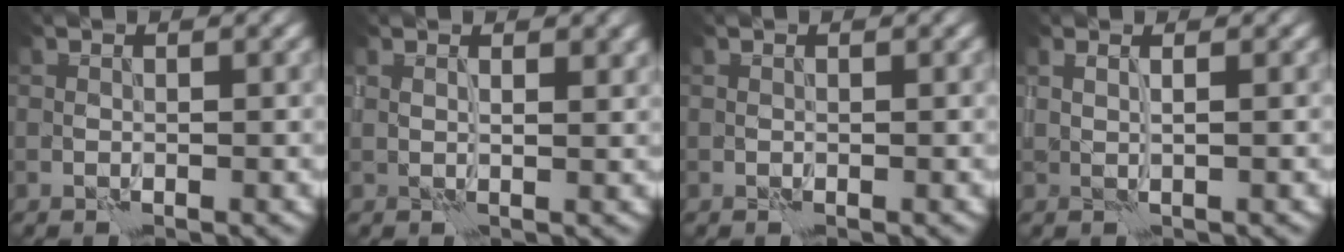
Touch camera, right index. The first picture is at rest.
{"total": 2.0, "force": [1.4, 0.6, 1.4], "torque": [-0.020, -0.005, 0.027]}
{"total": 0.0}
{"total": 1.1, "force": [0.8, 0.0, 0.7], "torque": [-0.013, -0.009, 0.016]}